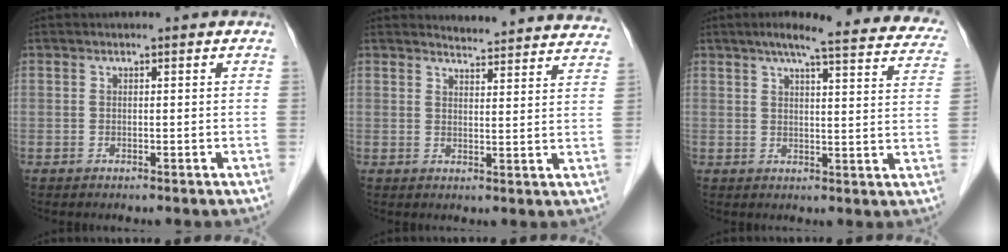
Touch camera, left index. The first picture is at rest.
{"total": 15.8, "force": [15.6, 1.3, 2.3], "torque": [-0.012, -0.054, 0.160]}
{"total": 21.4, "force": [18.5, 3.0, 10.4], "torque": [-0.130, -0.004, 0.207]}